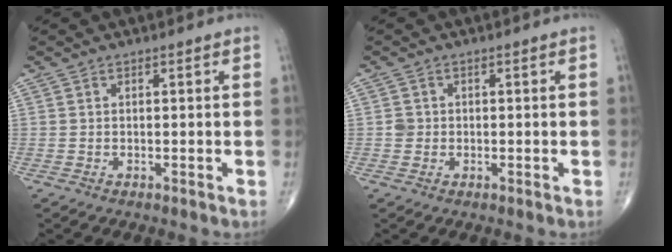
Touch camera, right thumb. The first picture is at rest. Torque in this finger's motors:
{"motor_torque": [-0.01, -0.06, 0.14, -0.15, -0.01]}